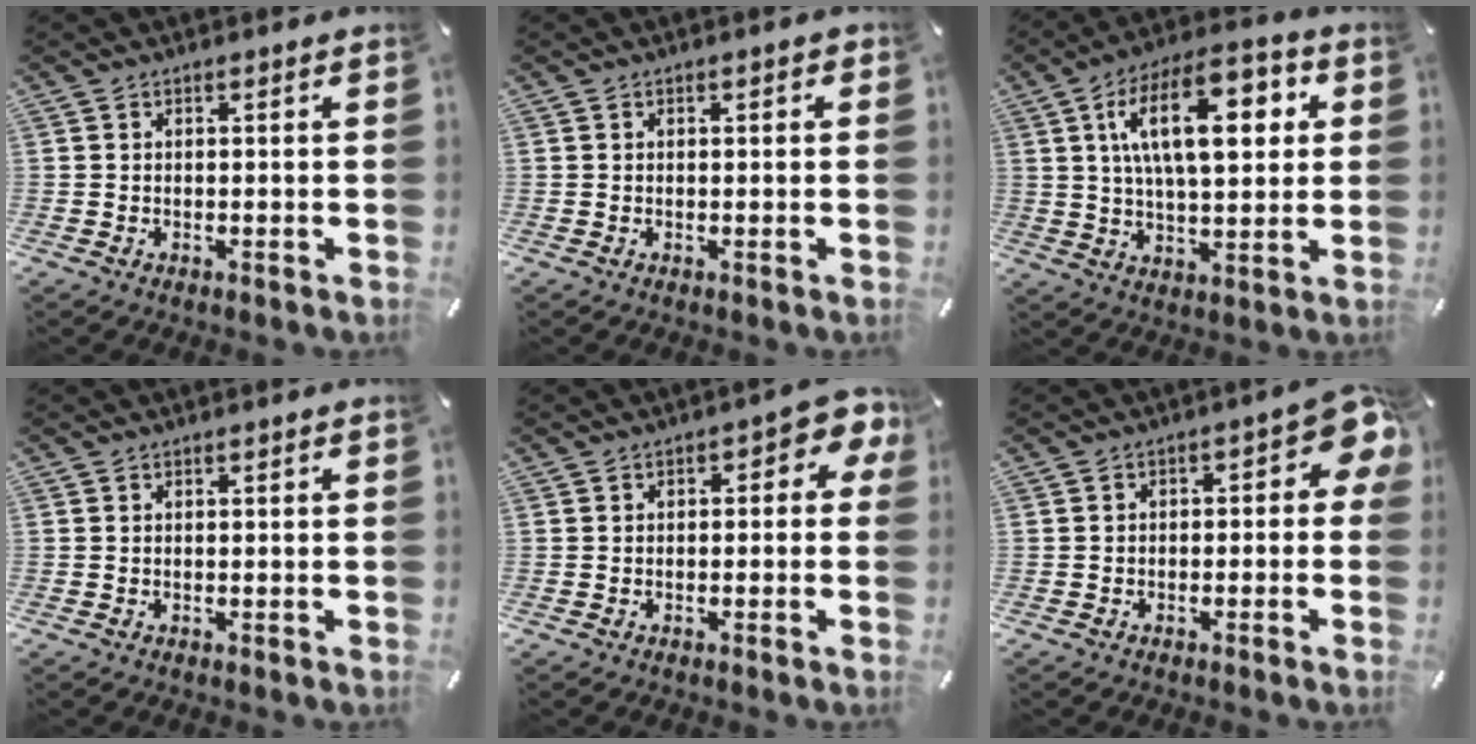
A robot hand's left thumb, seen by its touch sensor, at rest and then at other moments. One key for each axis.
{"total": 0.7, "fx": 0.1, "fy": 0.4, "fz": 0.6, "tx": -0.003, "ty": 0.001, "tz": -0.002}
{"total": 18.5, "fx": 5.8, "fy": 8.8, "fz": 15.2, "tx": -0.256, "ty": 0.002, "tz": 0.088}
{"total": 0.0}
{"total": 4.4, "fx": -0.2, "fy": 2.3, "fz": 3.7, "tx": -0.055, "ty": 0.009, "tz": -0.009}
{"total": 5.9, "fx": -0.1, "fy": 3.3, "fz": 4.8, "tx": -0.065, "ty": 0.002, "tz": -0.006}